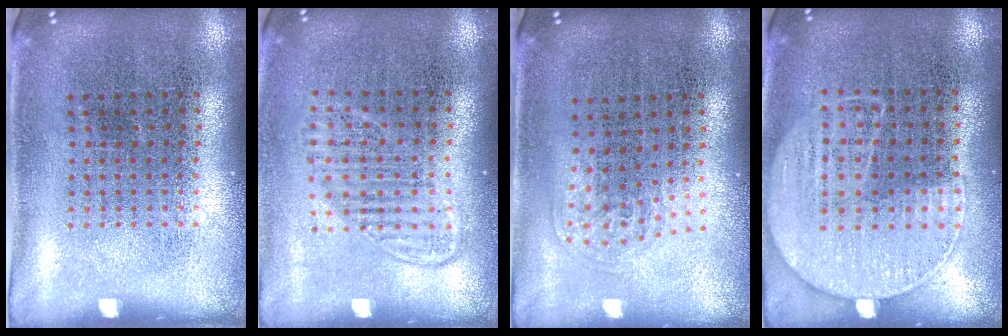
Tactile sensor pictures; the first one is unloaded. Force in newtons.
{"total": 1.4, "press": 1.2, "slide": 0.7}
{"total": 1.1, "press": 0.6, "slide": 0.8}
{"total": 1.3, "press": 1.0, "slide": 0.7}